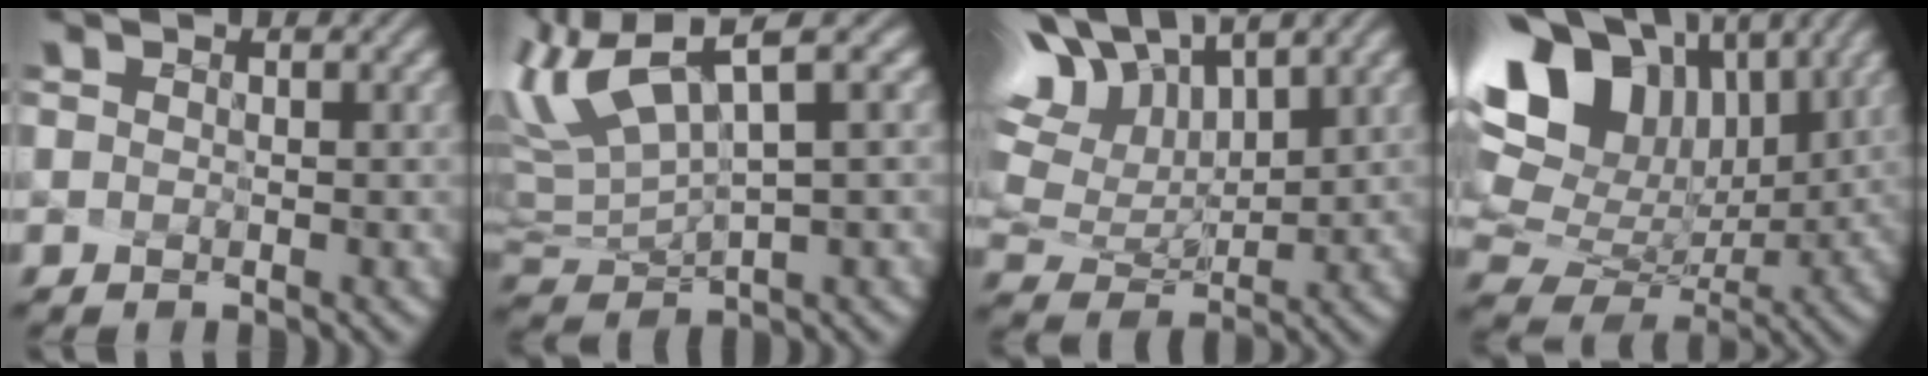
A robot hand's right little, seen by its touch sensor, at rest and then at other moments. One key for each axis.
{"total": 6.6, "fx": 3.5, "fy": 1.1, "fz": 5.5, "tx": -0.146, "ty": 0.003, "tz": 0.092}
{"total": 11.3, "fx": 6.9, "fy": 5.2, "fz": 7.4, "tx": -0.189, "ty": 0.020, "tz": 0.134}
{"total": 13.7, "fx": 5.7, "fy": 9.3, "fz": 8.3, "tx": -0.176, "ty": 0.015, "tz": 0.131}